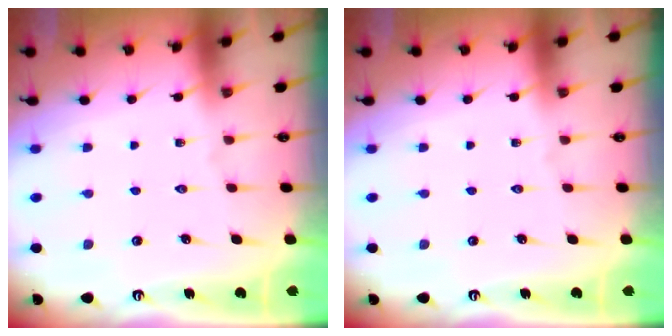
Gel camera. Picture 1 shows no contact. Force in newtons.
{"total": 0.0}